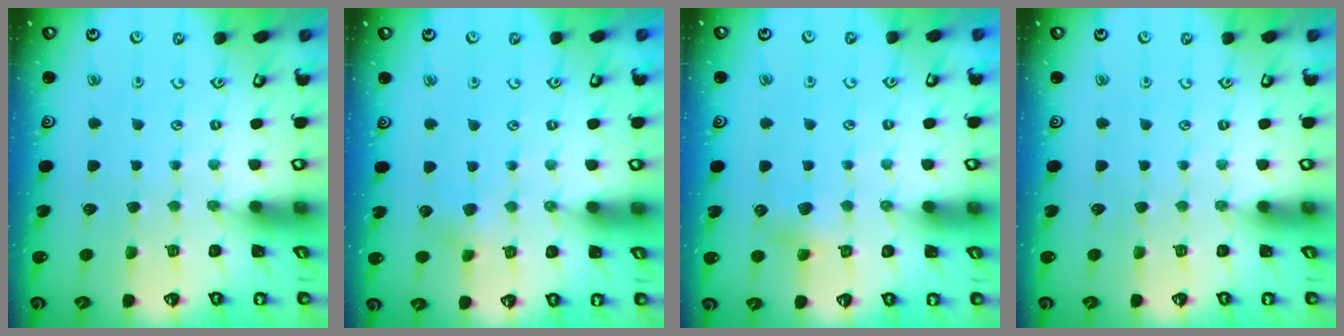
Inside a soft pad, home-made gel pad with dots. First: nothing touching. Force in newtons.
{"total": 2.2, "press": 2.2, "slide": 0.3}
{"total": 4.4, "press": 4.3, "slide": 0.7}
{"total": 0.0}